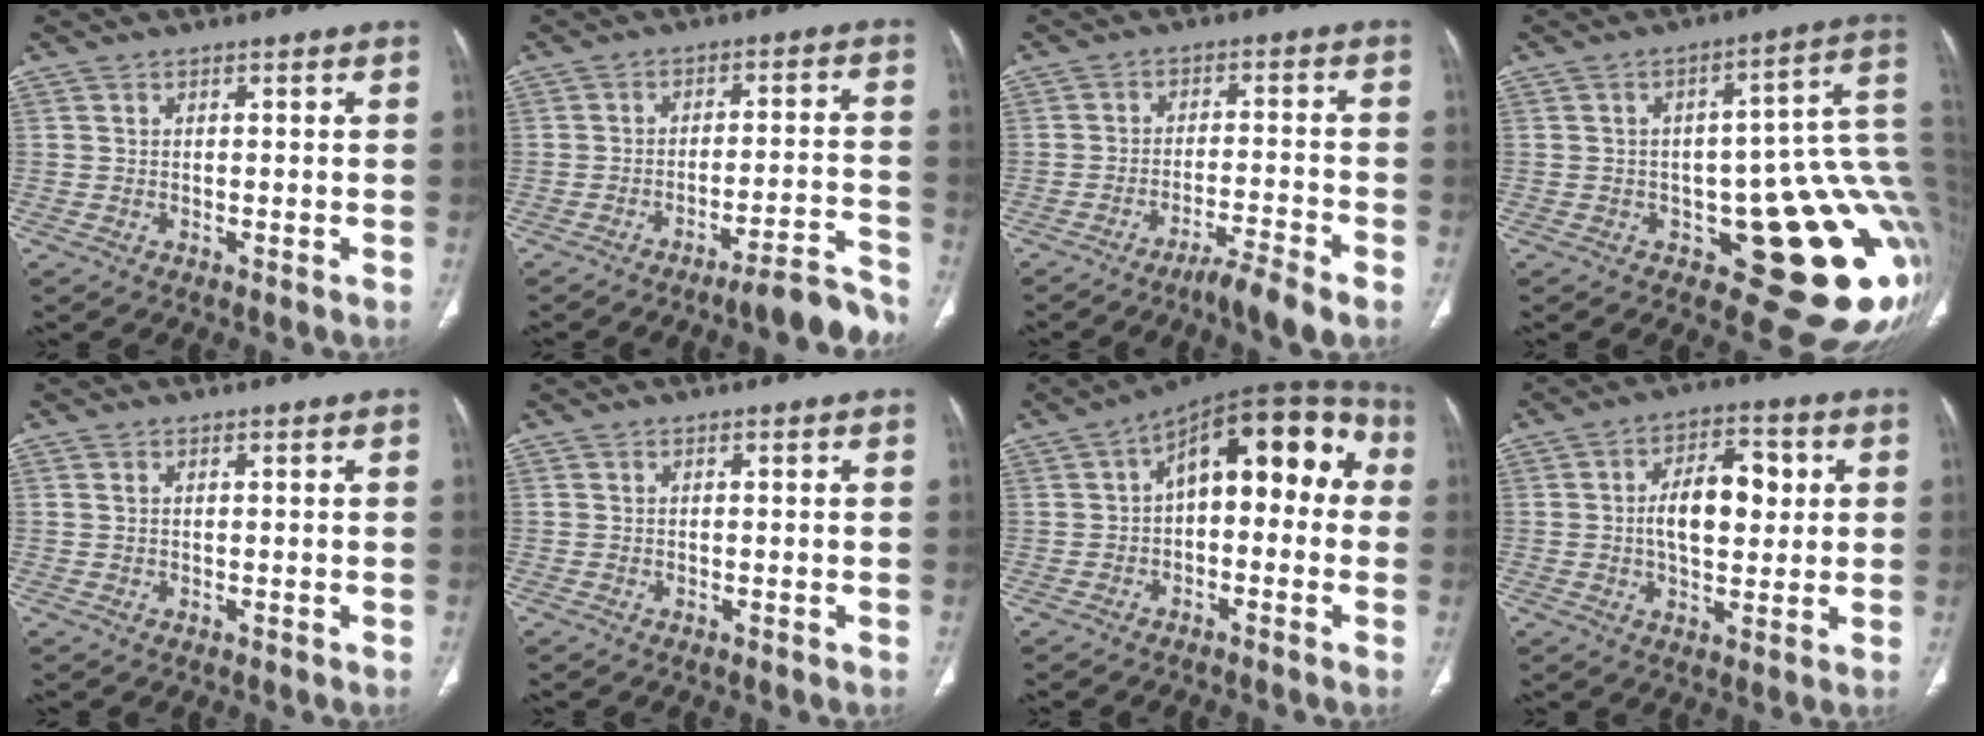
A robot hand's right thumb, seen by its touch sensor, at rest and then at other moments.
{"total": 8.3, "force": [-7.2, 0.7, 4.1], "torque": [-0.041, 0.069, -0.104]}
{"total": 6.3, "force": [-4.6, 0.2, 4.3], "torque": [-0.083, 0.025, -0.081]}
{"total": 22.6, "force": [-3.0, 9.7, 20.2], "torque": [-0.158, 0.007, -0.025]}
{"total": 0.6, "force": [0.4, 0.2, 0.4], "torque": [-0.013, 0.006, 0.009]}
{"total": 0.0}
{"total": 16.4, "force": [1.9, 8.6, 13.9], "torque": [-0.146, 0.053, 0.014]}
{"total": 11.4, "force": [1.4, 6.4, 9.4], "torque": [-0.126, 0.008, 0.023]}